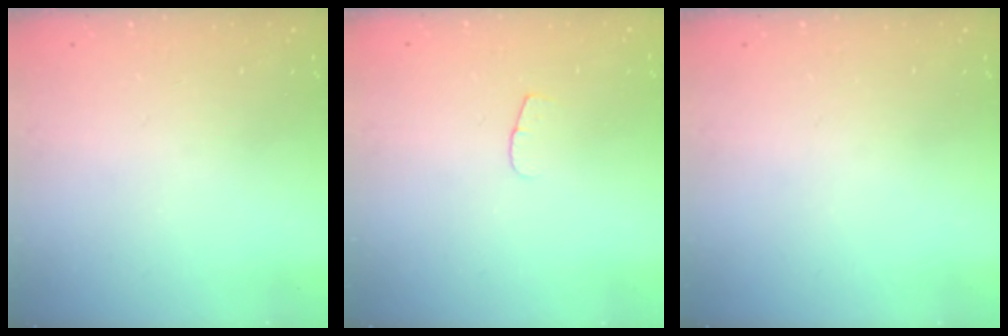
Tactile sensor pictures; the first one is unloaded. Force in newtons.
{"total": 3.7, "press": 3.7, "slide": 0.4}
{"total": 0.0}